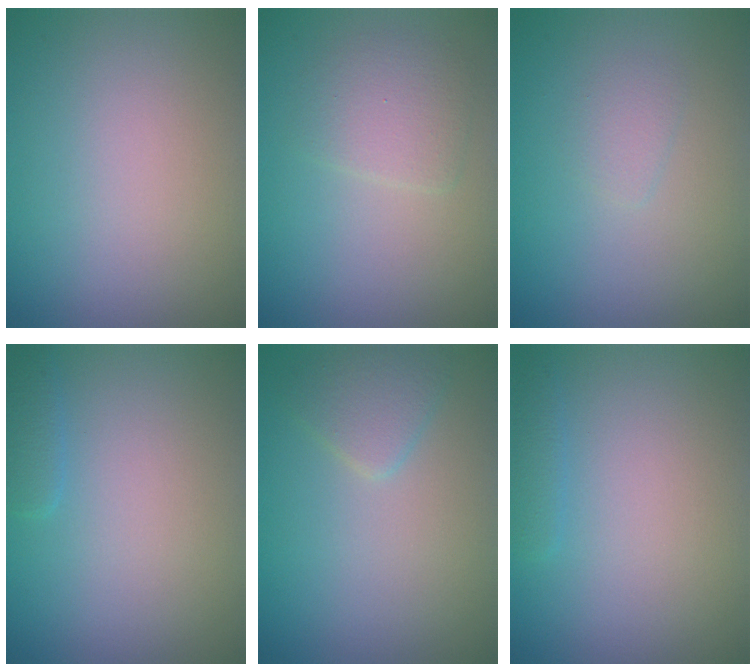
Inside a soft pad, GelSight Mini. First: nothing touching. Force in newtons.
{"total": 2.4, "press": 2.4, "slide": 0.1}
{"total": 1.0, "press": 1.0, "slide": 0.1}
{"total": 1.0, "press": 1.0, "slide": 0.1}
{"total": 1.9, "press": 1.9, "slide": 0.2}
{"total": 0.9, "press": 0.9, "slide": 0.0}